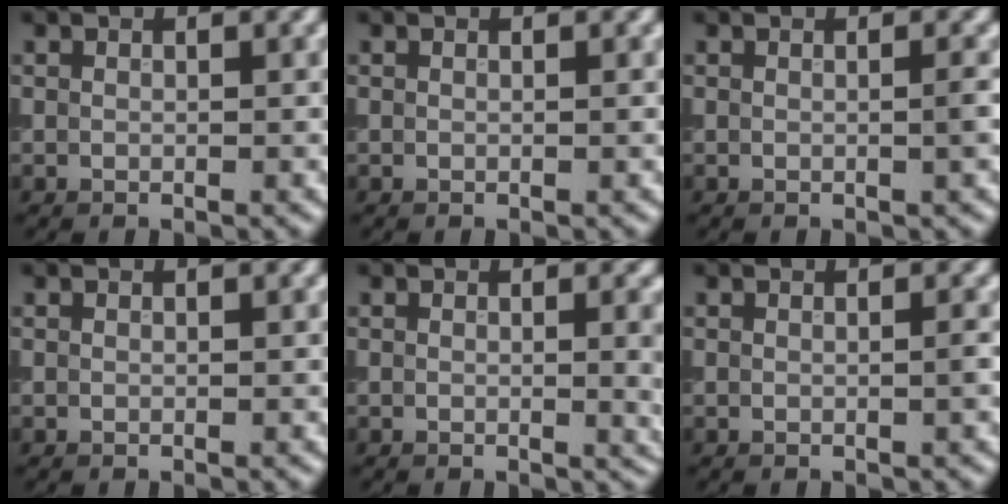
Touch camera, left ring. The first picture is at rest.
{"total": 0.0}
{"total": 1.1, "force": [0.0, 0.2, 1.1], "torque": [-0.011, 0.002, -0.004]}
{"total": 0.0}
{"total": 2.9, "force": [0.1, 0.9, 2.8], "torque": [-0.025, -0.002, -0.001]}
{"total": 0.7, "force": [0.0, 0.1, 0.7], "torque": [-0.007, 0.001, -0.002]}